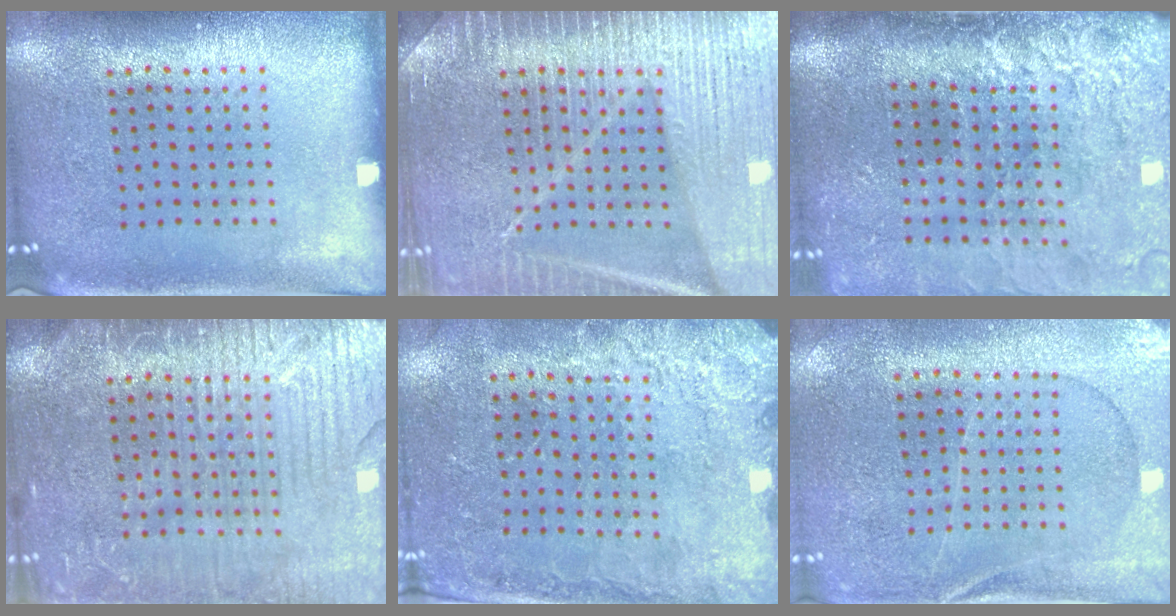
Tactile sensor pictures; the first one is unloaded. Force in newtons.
{"total": 6.7, "press": 6.6, "slide": 0.8}
{"total": 4.6, "press": 3.8, "slide": 2.7}
{"total": 4.2, "press": 4.2, "slide": 0.6}
{"total": 2.4, "press": 2.4, "slide": 0.6}
{"total": 0.6, "press": 0.5, "slide": 0.3}